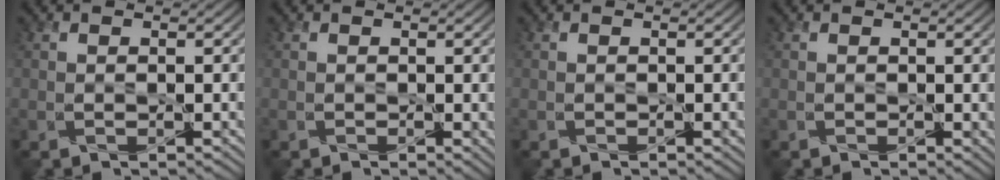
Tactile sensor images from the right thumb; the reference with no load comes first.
{"total": 0.6, "force": [0.2, 0.5, 0.4], "torque": [-0.004, -0.001, 0.003]}
{"total": 0.0}
{"total": 0.5, "force": [0.2, 0.4, 0.3], "torque": [-0.003, 0.000, 0.004]}